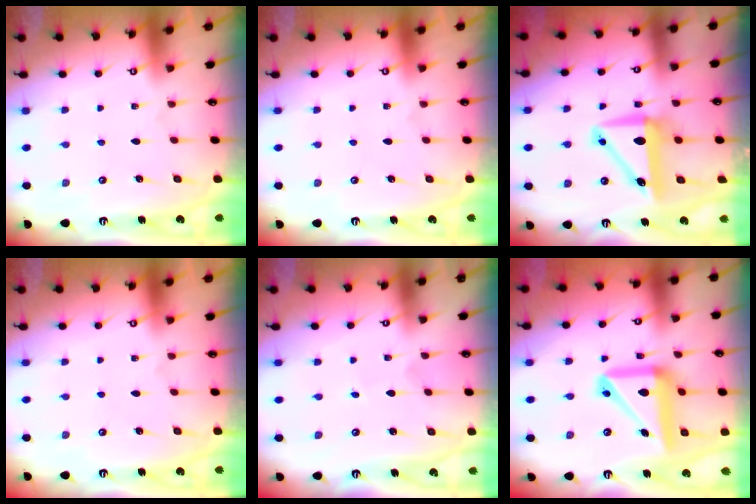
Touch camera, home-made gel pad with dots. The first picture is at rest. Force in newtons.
{"total": 0.0}
{"total": 8.9, "press": 8.7, "slide": 2.0}
{"total": 0.0}
{"total": 0.7, "press": 0.7, "slide": 0.0}
{"total": 16.5, "press": 16.4, "slide": 2.0}